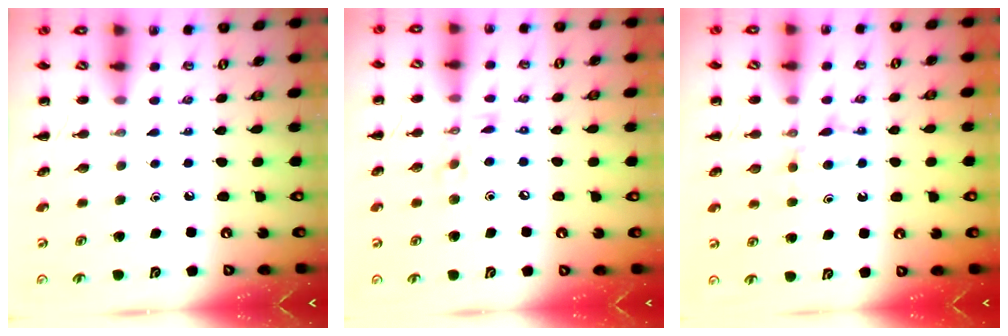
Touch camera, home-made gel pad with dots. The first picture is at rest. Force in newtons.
{"total": 9.2, "press": 9.1, "slide": 1.1}
{"total": 5.5, "press": 5.3, "slide": 1.6}